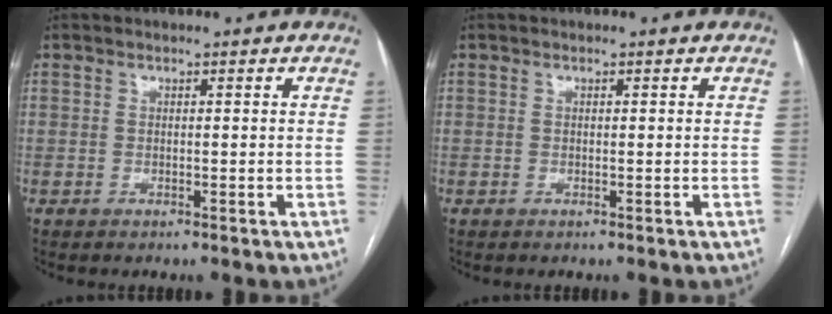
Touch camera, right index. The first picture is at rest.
{"total": 0.0}